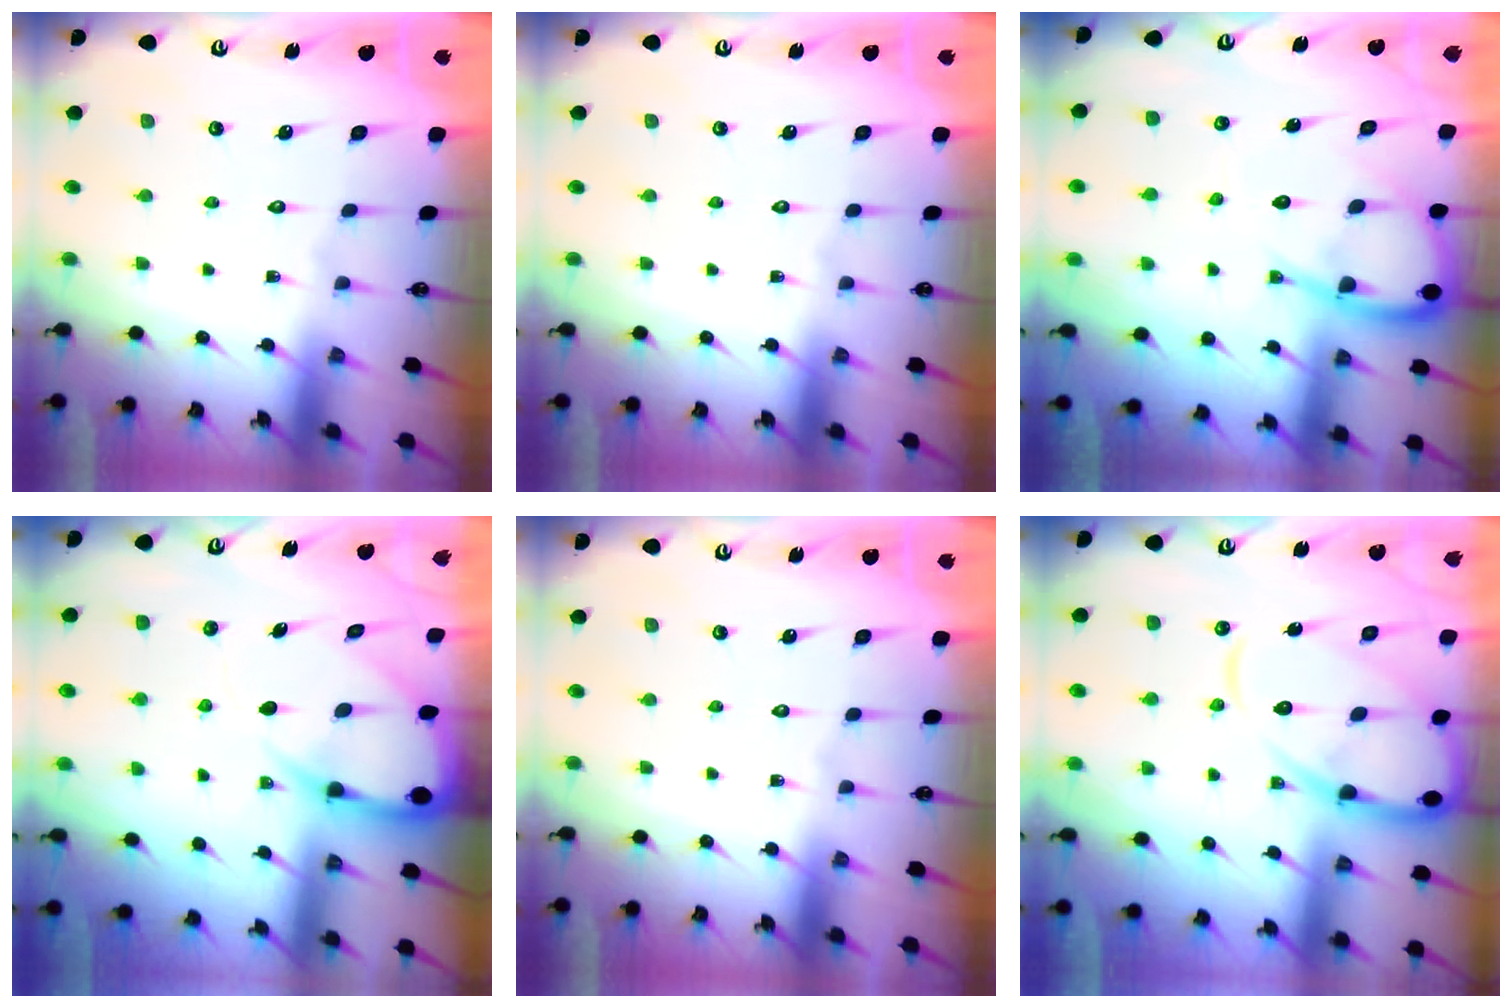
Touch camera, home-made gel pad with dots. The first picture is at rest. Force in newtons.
{"total": 0.0}
{"total": 9.0, "press": 9.0, "slide": 1.0}
{"total": 9.8, "press": 9.8, "slide": 1.1}
{"total": 0.0}
{"total": 14.2, "press": 14.1, "slide": 1.3}